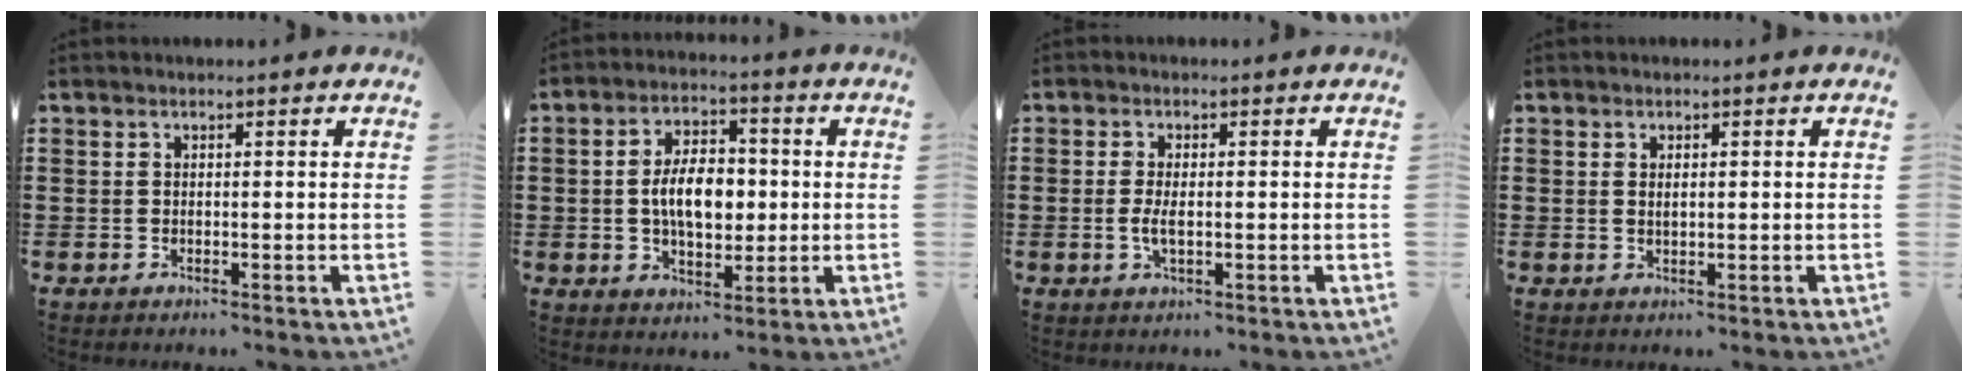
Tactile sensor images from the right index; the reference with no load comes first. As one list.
[{"total": 7.9, "force": [0.0, 4.6, 6.5], "torque": [-0.123, 0.005, -0.010]}, {"total": 3.1, "force": [-0.3, 1.2, 2.9], "torque": [-0.067, -0.006, -0.011]}, {"total": 1.1, "force": [0.2, 0.4, 1.0], "torque": [-0.020, 0.004, 0.003]}]